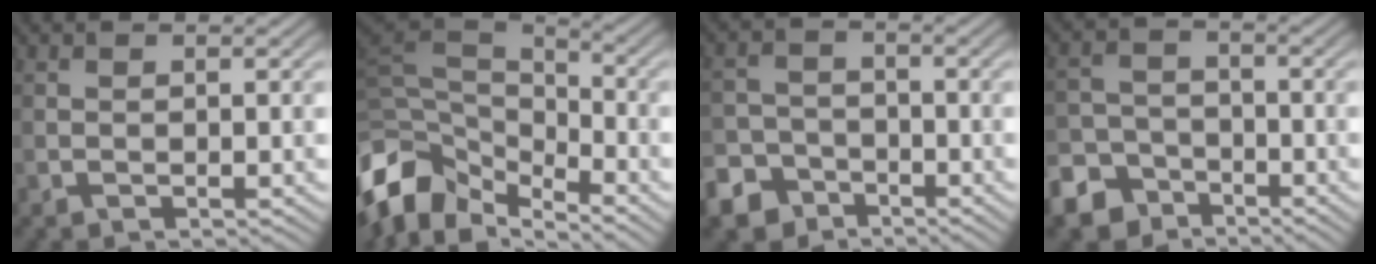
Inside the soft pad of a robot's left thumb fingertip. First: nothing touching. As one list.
[{"total": 11.5, "force": [-5.2, 7.0, 7.5], "torque": [-0.195, -0.010, -0.096]}, {"total": 6.0, "force": [-4.2, 4.0, 1.7], "torque": [-0.030, -0.008, -0.087]}, {"total": 6.9, "force": [-4.9, 4.5, 2.0], "torque": [-0.039, -0.012, -0.101]}]